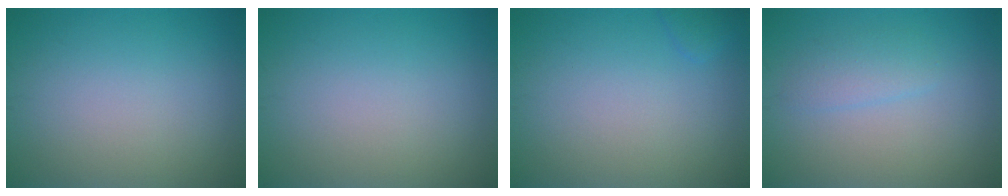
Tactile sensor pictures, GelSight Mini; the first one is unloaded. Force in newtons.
{"total": 0.0}
{"total": 0.8, "press": 0.8, "slide": 0.1}
{"total": 1.8, "press": 1.8, "slide": 0.0}